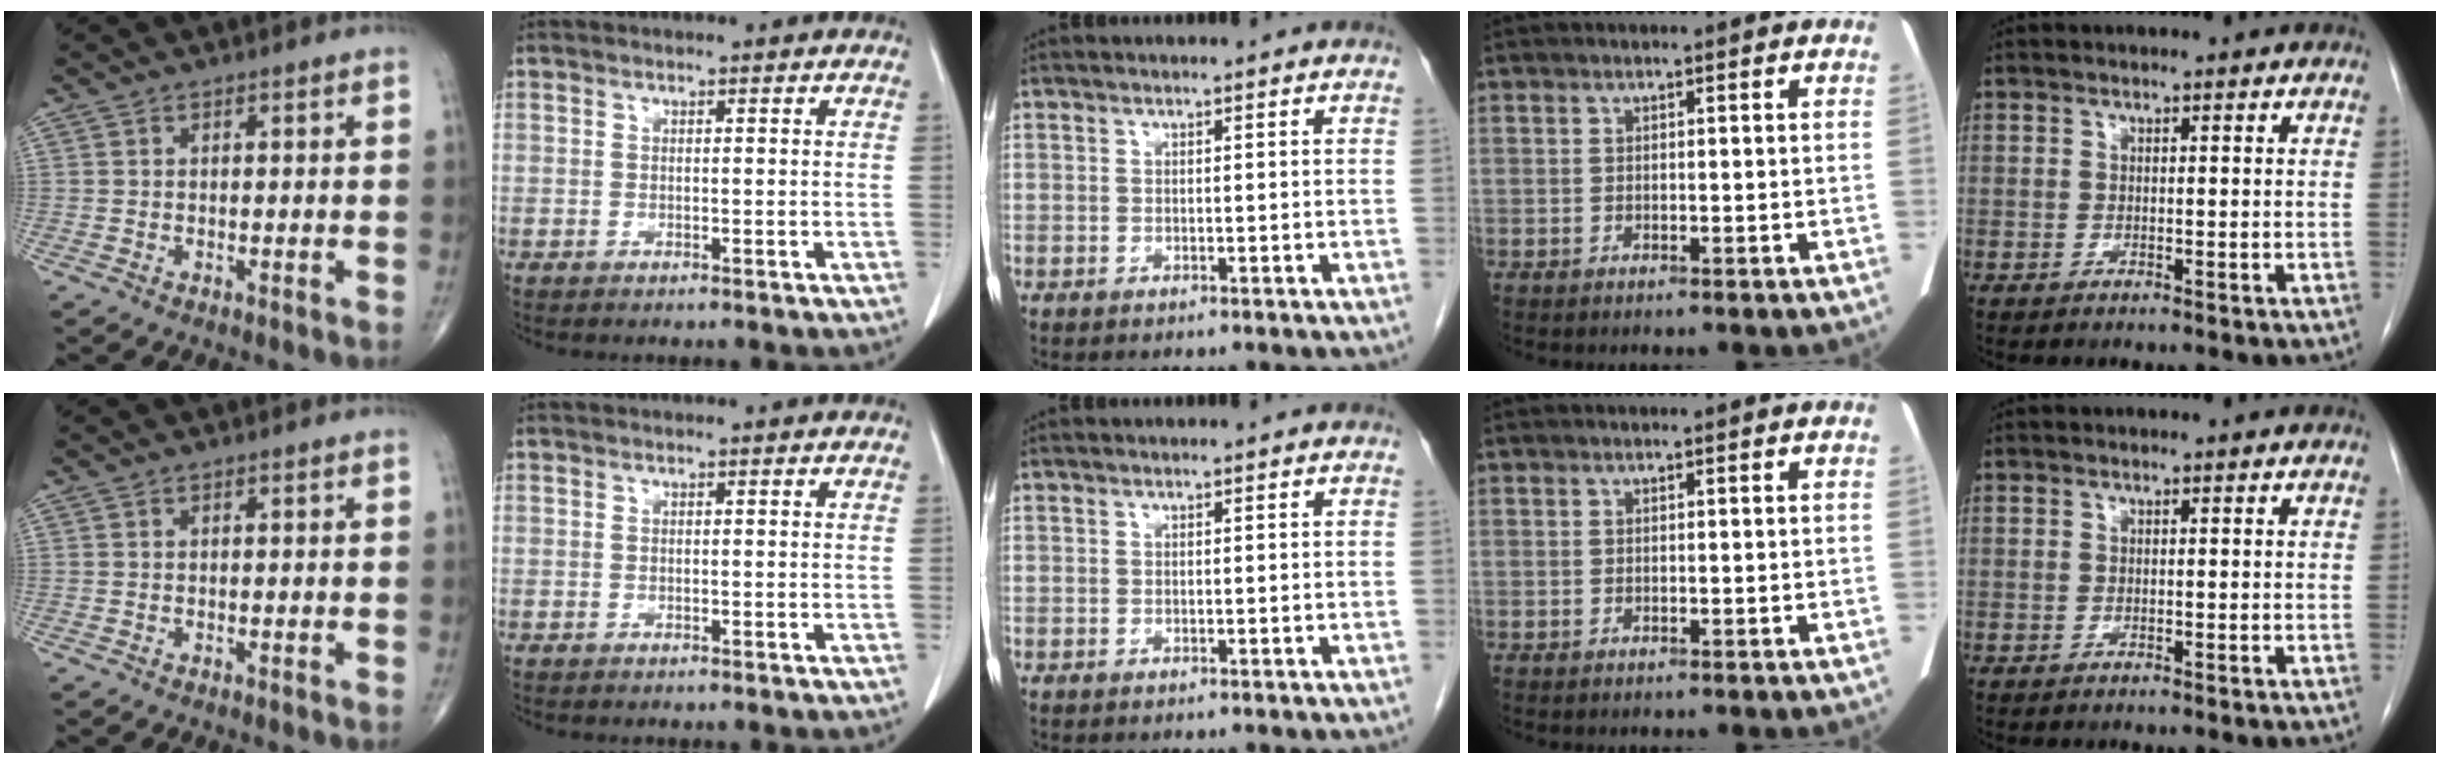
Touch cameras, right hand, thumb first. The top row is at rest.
{}